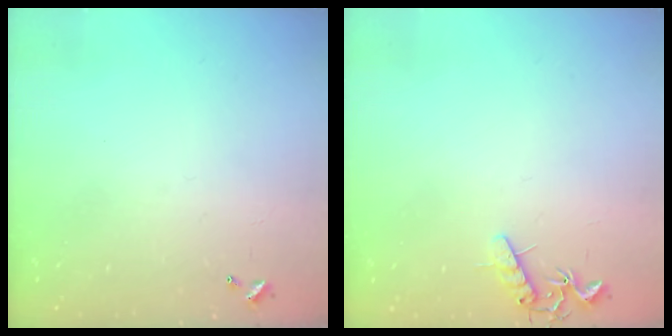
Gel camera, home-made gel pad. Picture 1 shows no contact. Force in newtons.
{"total": 8.0, "press": 8.0, "slide": 0.4}